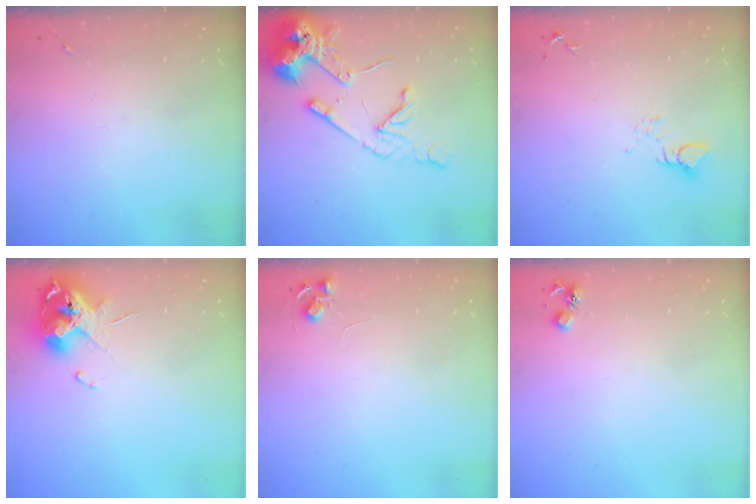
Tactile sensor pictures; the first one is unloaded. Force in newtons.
{"total": 14.9, "press": 14.8, "slide": 2.0}
{"total": 4.0, "press": 4.0, "slide": 0.1}
{"total": 11.2, "press": 11.2, "slide": 1.3}
{"total": 5.8, "press": 5.8, "slide": 0.8}
{"total": 4.5, "press": 4.5, "slide": 0.6}